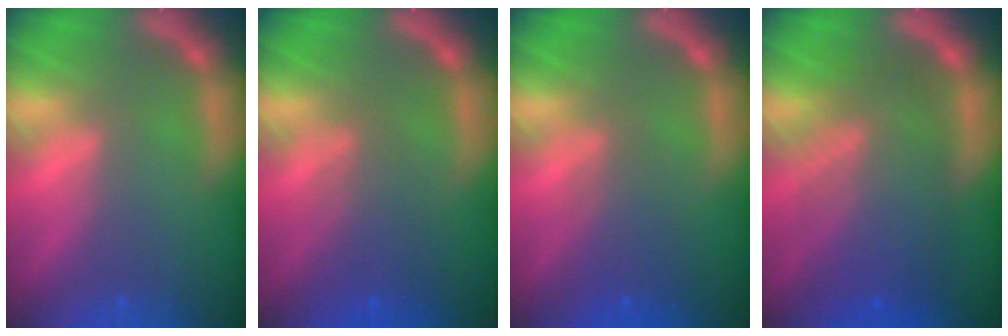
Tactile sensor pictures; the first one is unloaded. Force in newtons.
{"total": 3.6}
{"total": 3.1}
{"total": 8.6}